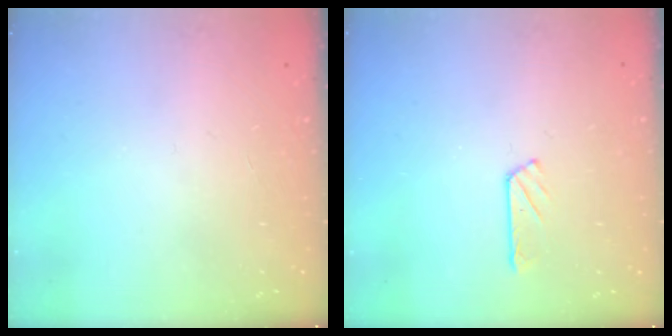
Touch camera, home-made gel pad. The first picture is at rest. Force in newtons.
{"total": 2.4, "press": 2.3, "slide": 0.3}